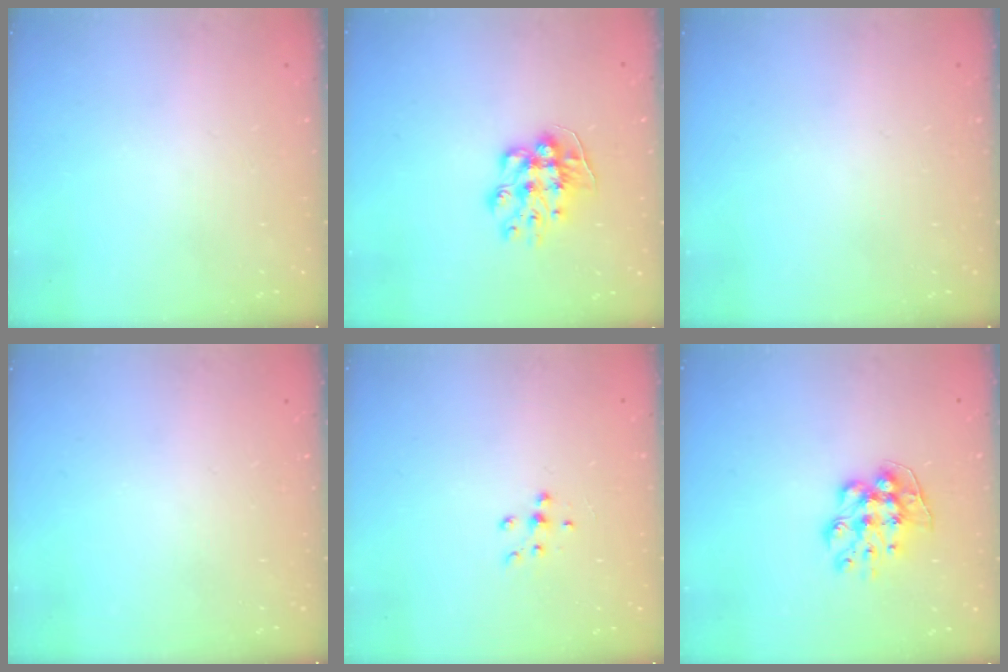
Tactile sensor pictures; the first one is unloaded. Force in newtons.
{"total": 11.3, "press": 11.3, "slide": 0.7}
{"total": 0.0}
{"total": 0.0}
{"total": 5.9, "press": 5.8, "slide": 0.8}
{"total": 9.2, "press": 9.2, "slide": 0.1}